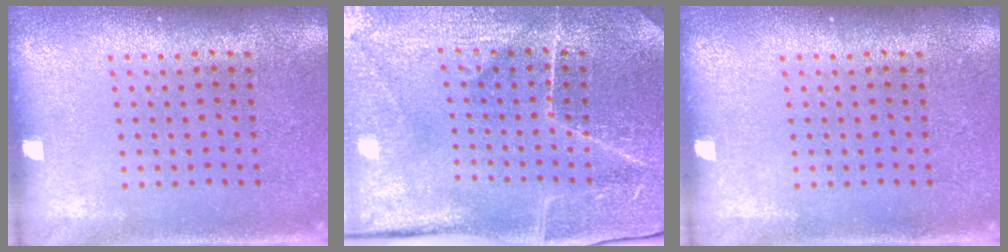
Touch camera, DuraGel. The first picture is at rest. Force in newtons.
{"total": 3.8, "press": 3.8, "slide": 0.2}
{"total": 0.0}